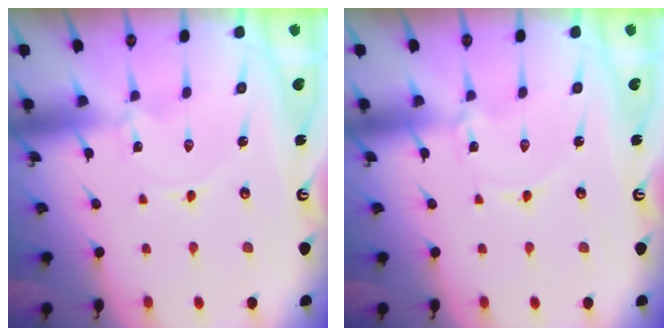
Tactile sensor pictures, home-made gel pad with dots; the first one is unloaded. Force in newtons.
{"total": 1.7, "press": 1.7, "slide": 0.3}